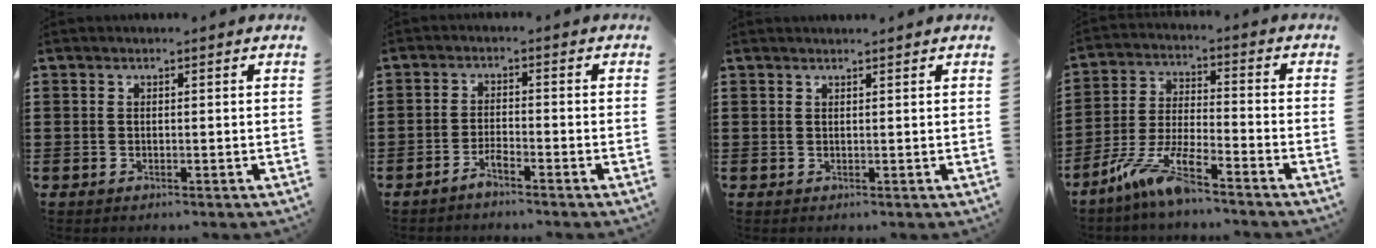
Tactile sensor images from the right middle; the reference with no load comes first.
{"total": 2.2, "force": [-2.0, 0.0, 1.0], "torque": [-0.021, 0.004, -0.038]}
{"total": 0.8, "force": [0.7, -0.4, 0.1], "torque": [-0.005, -0.006, 0.016]}
{"total": 8.8, "force": [-6.9, 0.7, 5.5], "torque": [-0.132, -0.013, -0.139]}